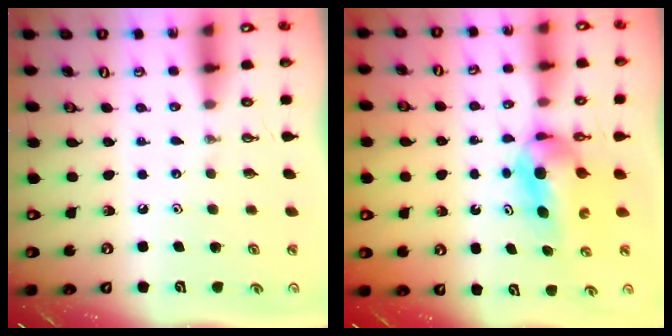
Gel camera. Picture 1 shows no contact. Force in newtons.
{"total": 6.6, "press": 5.0, "slide": 4.3}